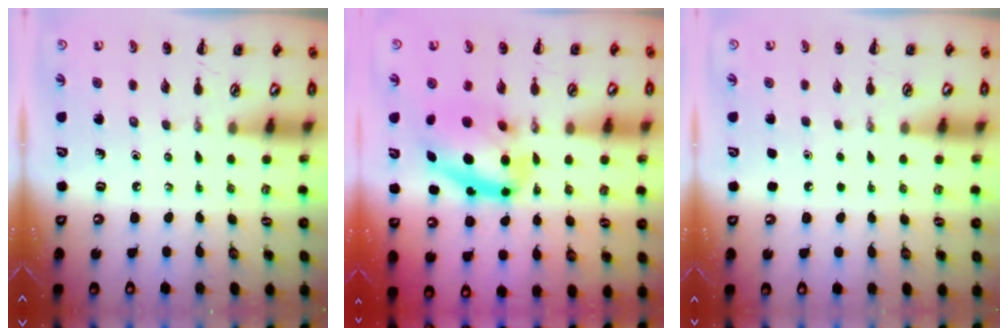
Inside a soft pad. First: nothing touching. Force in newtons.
{"total": 10.9, "press": 10.6, "slide": 2.5}
{"total": 1.8, "press": 1.8, "slide": 0.1}